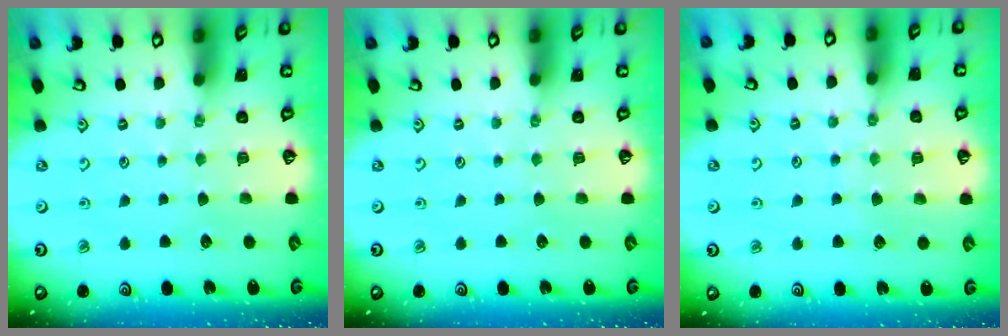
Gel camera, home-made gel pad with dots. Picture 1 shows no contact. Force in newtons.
{"total": 0.0}
{"total": 4.6, "press": 4.5, "slide": 0.6}